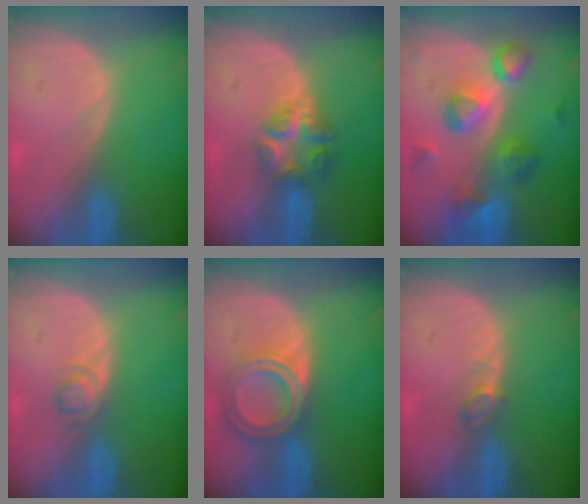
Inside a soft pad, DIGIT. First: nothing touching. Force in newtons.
{"total": 6.1, "press": 5.4, "slide": 2.8}
{"total": 9.2, "press": 8.3, "slide": 4.0}
{"total": 2.2, "press": 2.2, "slide": 0.2}
{"total": 6.7, "press": 6.0, "slide": 3.2}
{"total": 2.0, "press": 1.9, "slide": 0.4}